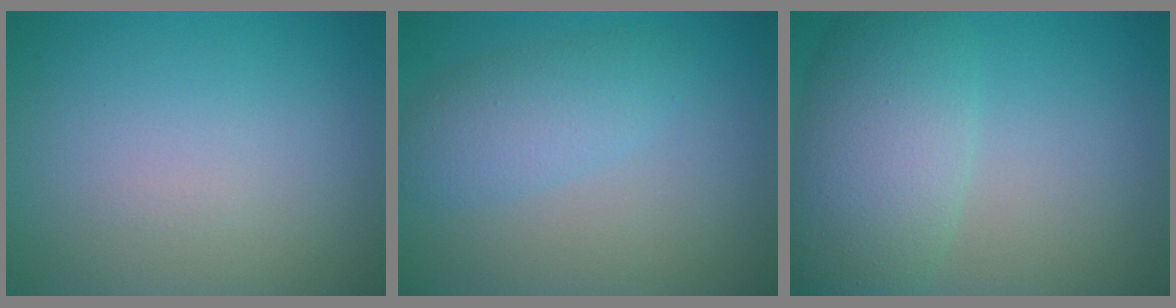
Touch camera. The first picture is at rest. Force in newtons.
{"total": 3.3, "press": 3.3, "slide": 0.1}
{"total": 6.8, "press": 6.8, "slide": 0.4}